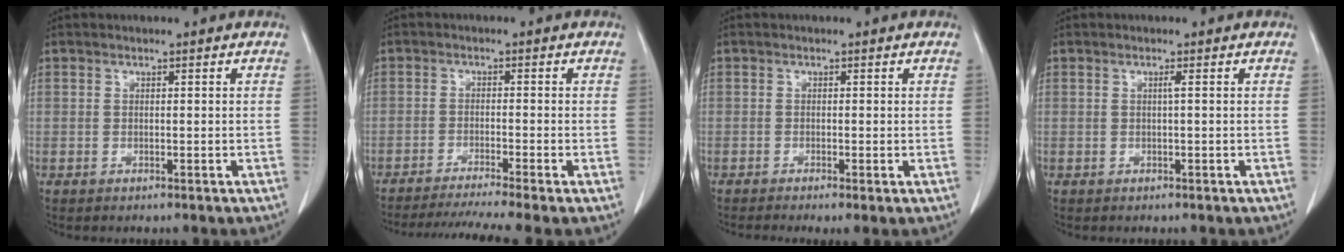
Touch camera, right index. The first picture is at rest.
{"total": 9.4, "force": [-8.0, -1.5, 4.7], "torque": [-0.062, -0.017, -0.125]}
{"total": 2.2, "force": [-1.4, 0.3, 1.7], "torque": [-0.025, -0.007, -0.023]}
{"total": 0.5, "force": [0.1, -0.2, 0.5], "torque": [-0.008, -0.001, 0.003]}